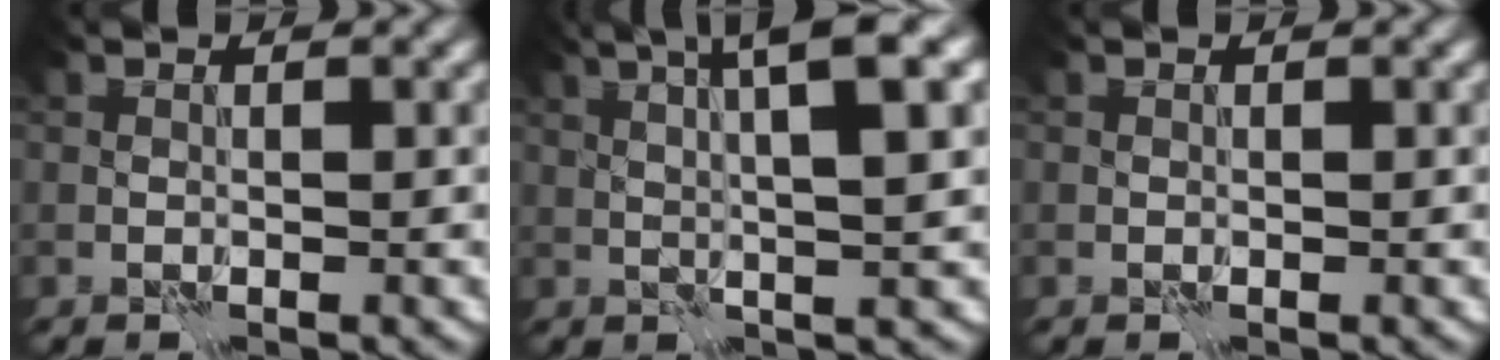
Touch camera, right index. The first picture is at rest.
{"total": 7.4, "force": [3.0, 1.2, 6.6], "torque": [-0.087, 0.021, 0.049]}
{"total": 0.0}